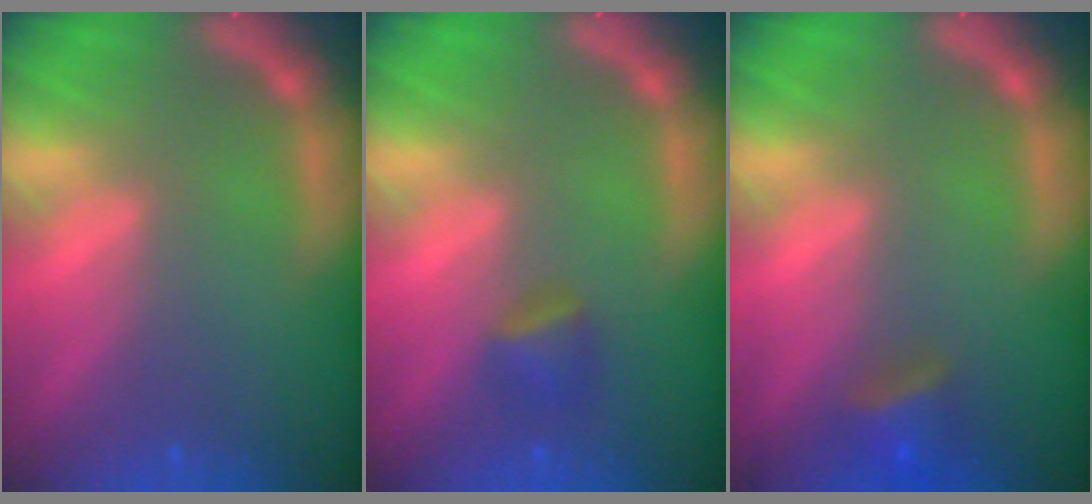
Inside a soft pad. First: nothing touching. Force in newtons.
{"total": 1.9}
{"total": 2.9}